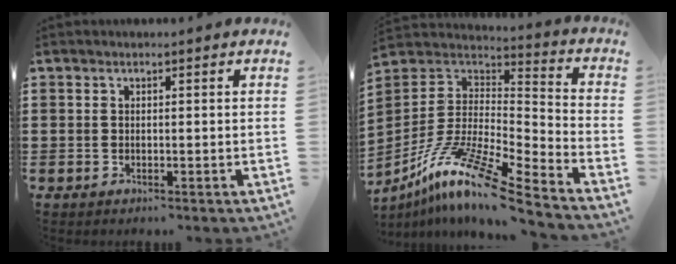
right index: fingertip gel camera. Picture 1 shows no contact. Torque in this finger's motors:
{"motor_torque": [-1.04, 1.11, 0.49, 0.12]}